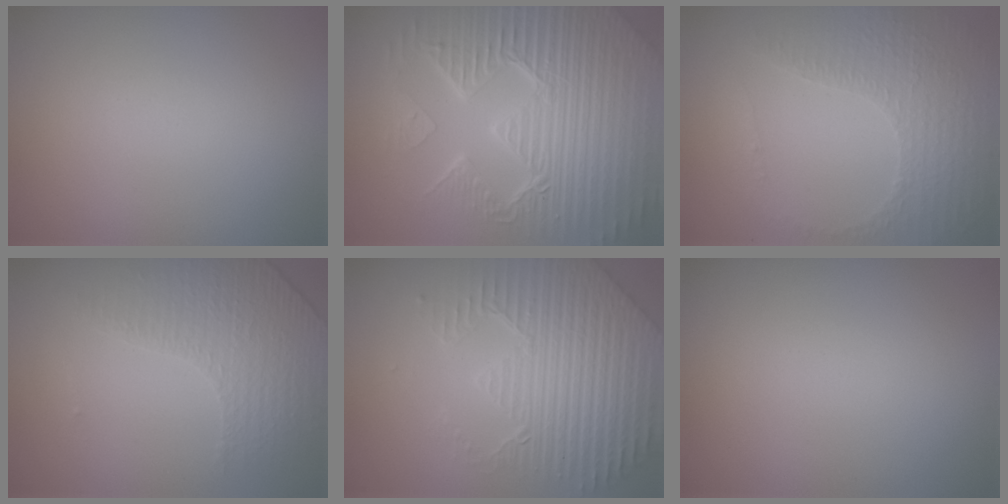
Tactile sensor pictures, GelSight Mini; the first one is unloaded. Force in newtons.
{"total": 10.9, "press": 7.1, "slide": 8.3}
{"total": 4.4, "press": 3.1, "slide": 3.1}
{"total": 4.4, "press": 3.0, "slide": 3.3}
{"total": 6.9, "press": 5.4, "slide": 4.3}
{"total": 0.0}